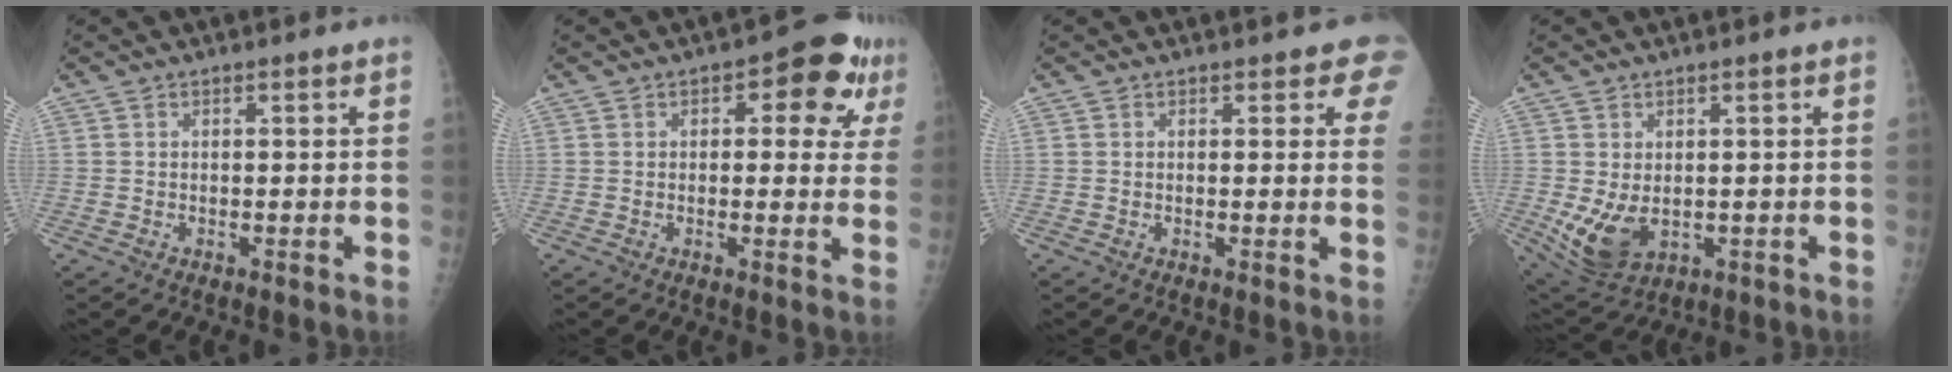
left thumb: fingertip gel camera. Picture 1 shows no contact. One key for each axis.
{"total": 10.1, "fx": 3.7, "fy": 5.1, "fz": 7.9, "tx": -0.052, "ty": 0.006, "tz": 0.036}
{"total": 4.1, "fx": 2.6, "fy": 1.7, "fz": 2.5, "tx": 0.004, "ty": -0.006, "tz": 0.020}
{"total": 8.0, "fx": -0.8, "fy": 5.1, "fz": 6.2, "tx": -0.109, "ty": -0.009, "tz": 0.004}